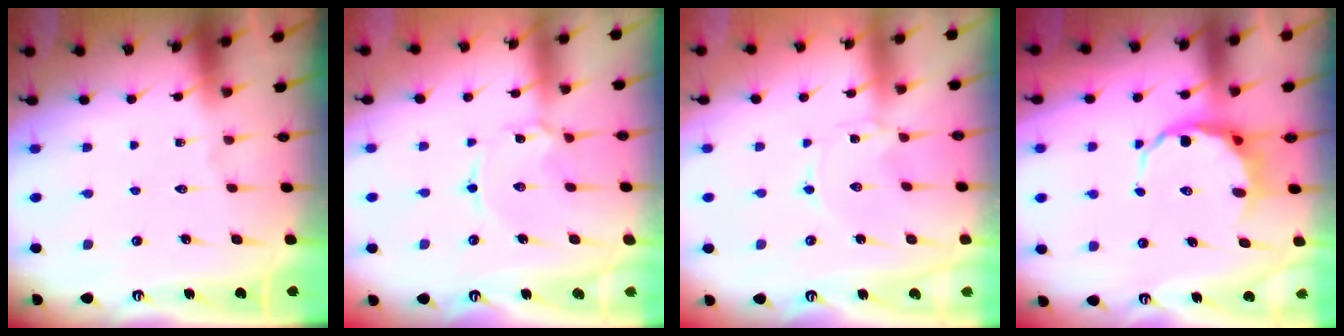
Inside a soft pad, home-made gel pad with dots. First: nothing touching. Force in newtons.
{"total": 2.6, "press": 2.5, "slide": 0.3}
{"total": 0.0}
{"total": 7.2, "press": 6.9, "slide": 2.0}